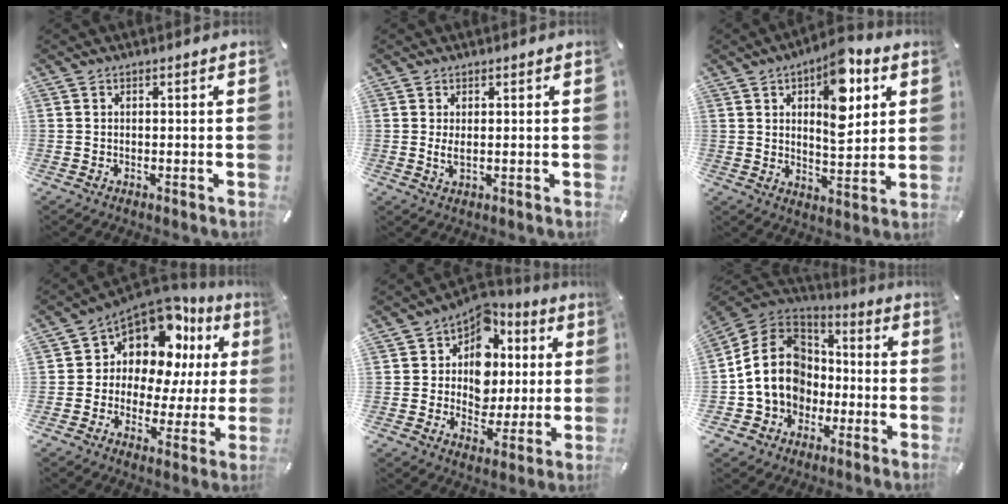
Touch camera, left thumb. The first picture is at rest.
{"total": 2.7, "force": [0.5, 1.0, 2.4], "torque": [-0.047, -0.006, 0.004]}
{"total": 13.4, "force": [5.9, 6.6, 10.0], "torque": [-0.130, -0.024, 0.096]}
{"total": 11.8, "force": [7.3, 8.0, 4.9], "torque": [-0.082, -0.076, 0.130]}
{"total": 11.4, "force": [2.6, 9.9, 5.0], "torque": [-0.078, -0.020, 0.053]}
{"total": 15.6, "force": [-2.1, 13.6, 7.3], "torque": [-0.163, 0.025, -0.035]}